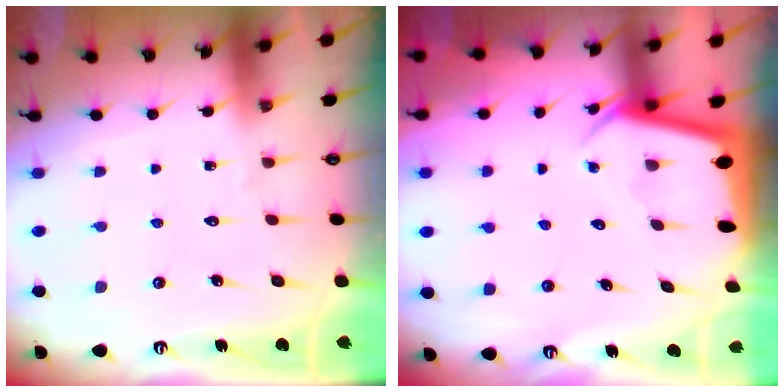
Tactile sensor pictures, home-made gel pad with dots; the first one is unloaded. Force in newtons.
{"total": 2.6, "press": 2.6, "slide": 0.4}